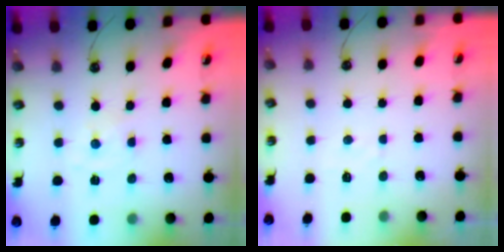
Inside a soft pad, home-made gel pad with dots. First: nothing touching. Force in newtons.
{"total": 3.4, "press": 3.3, "slide": 0.5}